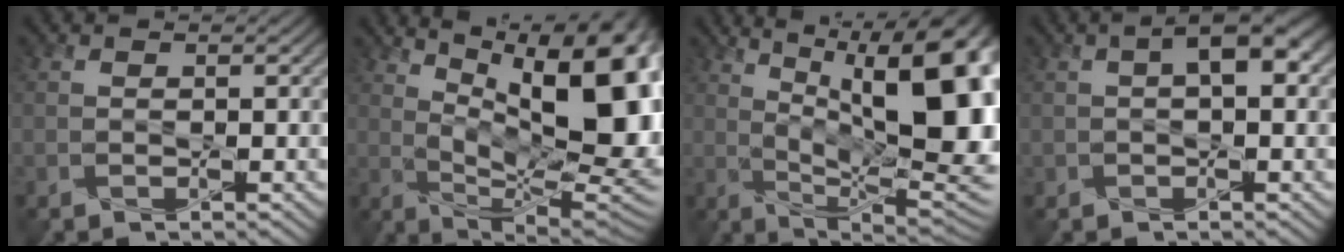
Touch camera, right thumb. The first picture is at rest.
{"total": 18.1, "force": [7.0, 6.7, 15.3], "torque": [-0.223, 0.015, 0.118]}
{"total": 17.7, "force": [4.9, 6.8, 15.6], "torque": [-0.228, 0.023, 0.074]}
{"total": 5.3, "force": [1.3, 2.6, 4.4], "torque": [-0.071, 0.007, 0.017]}